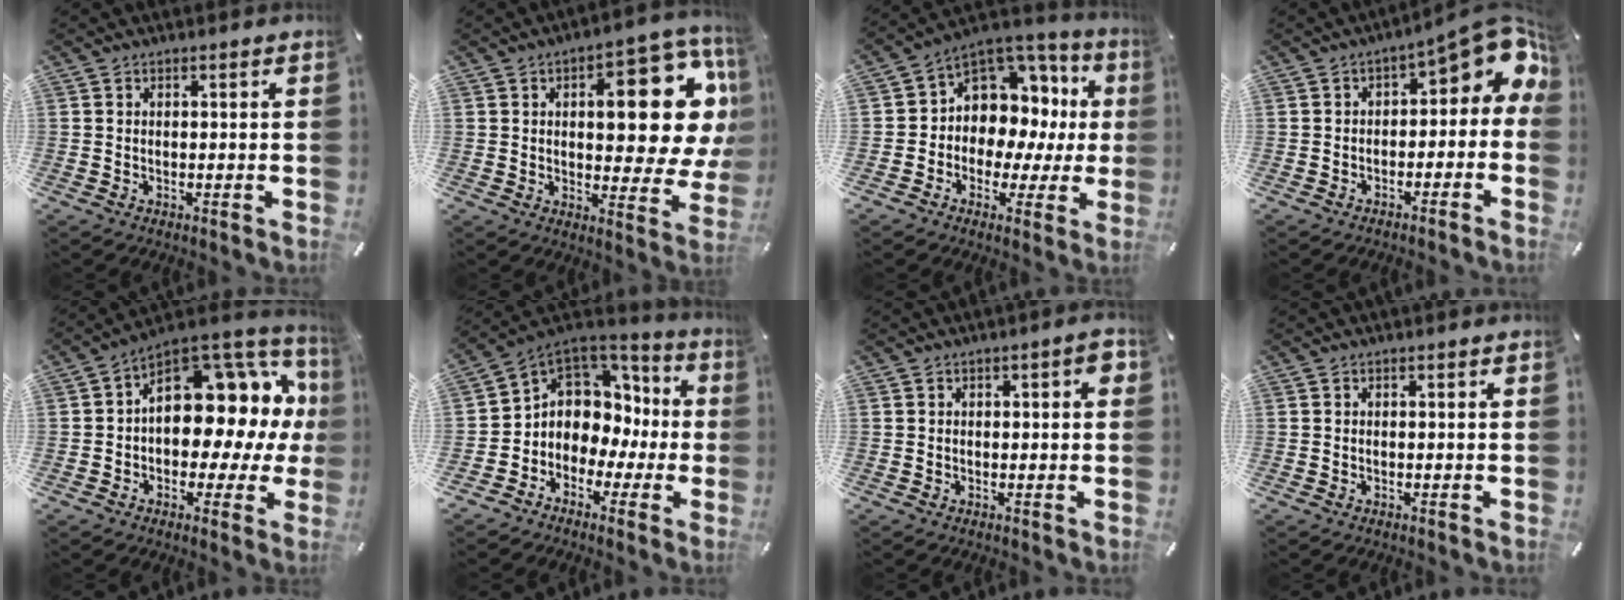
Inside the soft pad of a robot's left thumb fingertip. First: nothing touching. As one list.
[{"total": 19.1, "force": [6.2, 8.9, 15.8], "torque": [-0.180, -0.054, 0.091]}, {"total": 9.6, "force": [2.4, 8.5, 3.7], "torque": [-0.057, -0.044, 0.048]}, {"total": 9.4, "force": [3.1, 4.7, 7.5], "torque": [-0.087, -0.033, 0.051]}, {"total": 15.9, "force": [4.5, 10.9, 10.7], "torque": [-0.120, -0.057, 0.074]}, {"total": 7.4, "force": [0.9, 7.1, 1.8], "torque": [-0.046, -0.033, 0.019]}, {"total": 3.2, "force": [0.5, 1.3, 2.9], "torque": [-0.039, 0.003, 0.003]}, {"total": 0.0}]